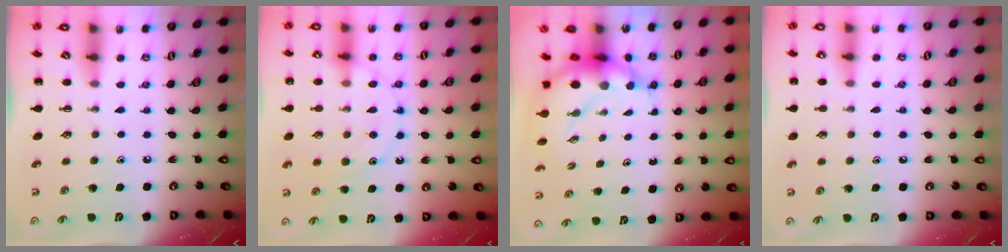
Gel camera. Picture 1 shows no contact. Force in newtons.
{"total": 12.3, "press": 12.3, "slide": 1.0}
{"total": 7.9, "press": 7.6, "slide": 2.0}
{"total": 4.9, "press": 4.7, "slide": 1.5}